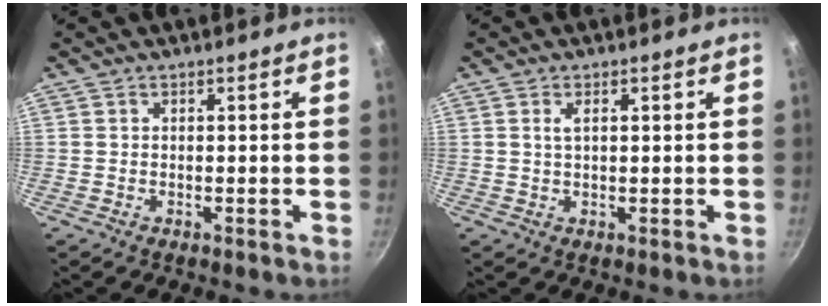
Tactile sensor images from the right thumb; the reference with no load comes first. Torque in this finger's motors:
{"motor_torque": [-0.25, -0.23, -0.22, 0.00, -0.05]}